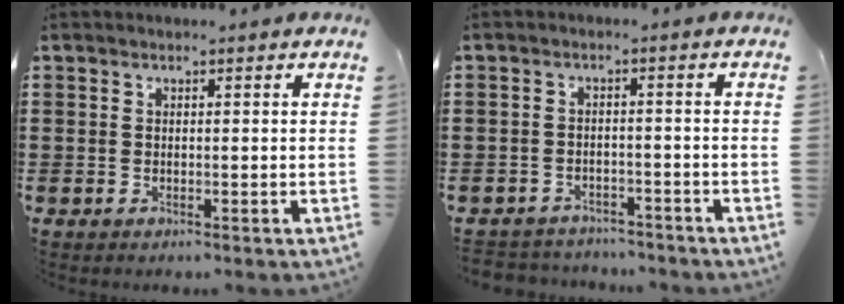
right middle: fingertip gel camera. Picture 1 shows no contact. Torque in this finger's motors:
{"motor_torque": [0.38, 0.36, 0.01, 0.01]}